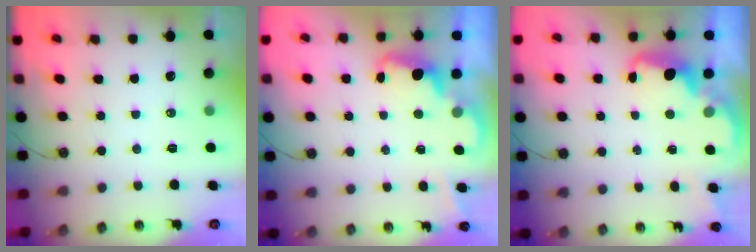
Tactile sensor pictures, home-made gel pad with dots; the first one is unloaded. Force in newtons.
{"total": 2.3, "press": 2.3, "slide": 0.6}
{"total": 2.4, "press": 2.3, "slide": 0.7}